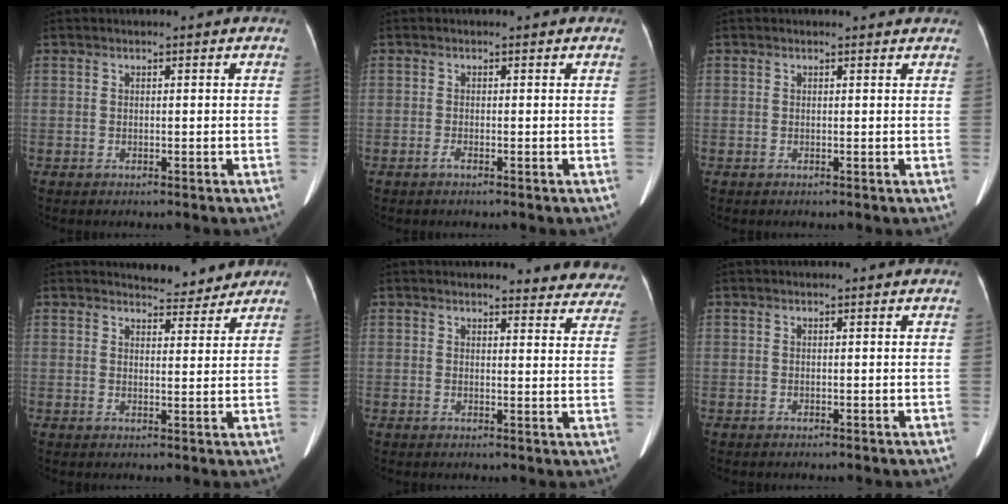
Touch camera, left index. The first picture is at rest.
{"total": 0.6, "force": [-0.5, 0.0, 0.4], "torque": [-0.009, -0.002, -0.008]}
{"total": 1.3, "force": [1.2, 0.6, 0.0], "torque": [-0.009, 0.008, 0.006]}
{"total": 5.0, "force": [4.8, 1.4, 0.5], "torque": [-0.005, 0.000, 0.056]}
{"total": 12.0, "force": [11.5, 2.8, 2.3], "torque": [0.018, -0.037, 0.095]}
{"total": 0.0}